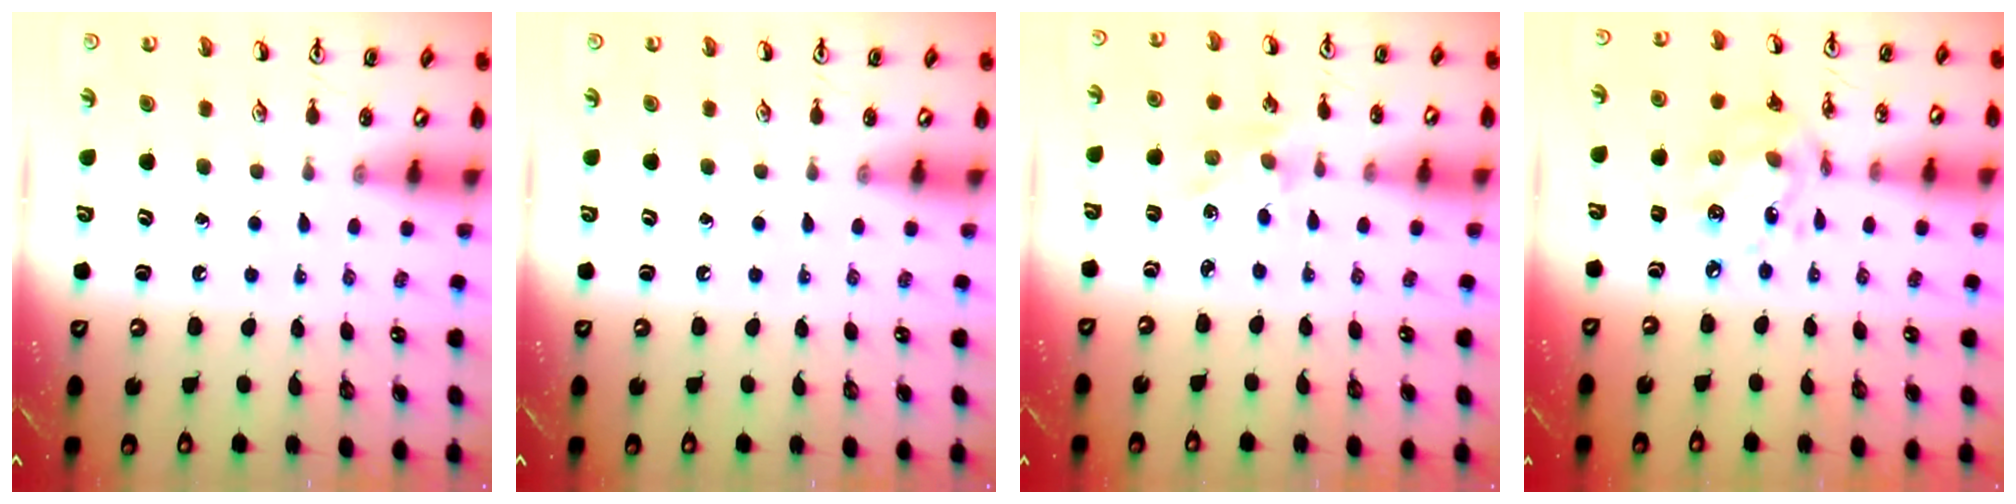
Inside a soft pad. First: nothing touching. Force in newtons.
{"total": 0.0}
{"total": 1.1, "press": 1.1, "slide": 0.2}
{"total": 12.0, "press": 12.0, "slide": 0.8}